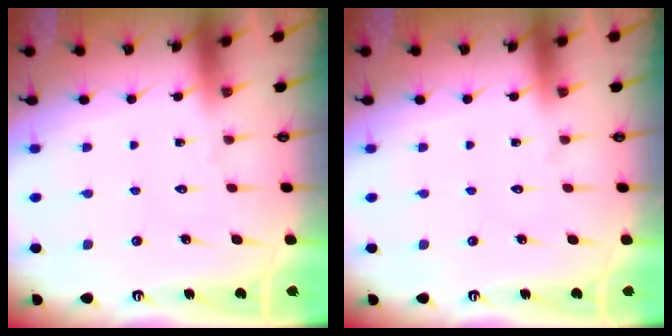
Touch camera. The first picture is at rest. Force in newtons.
{"total": 0.0}